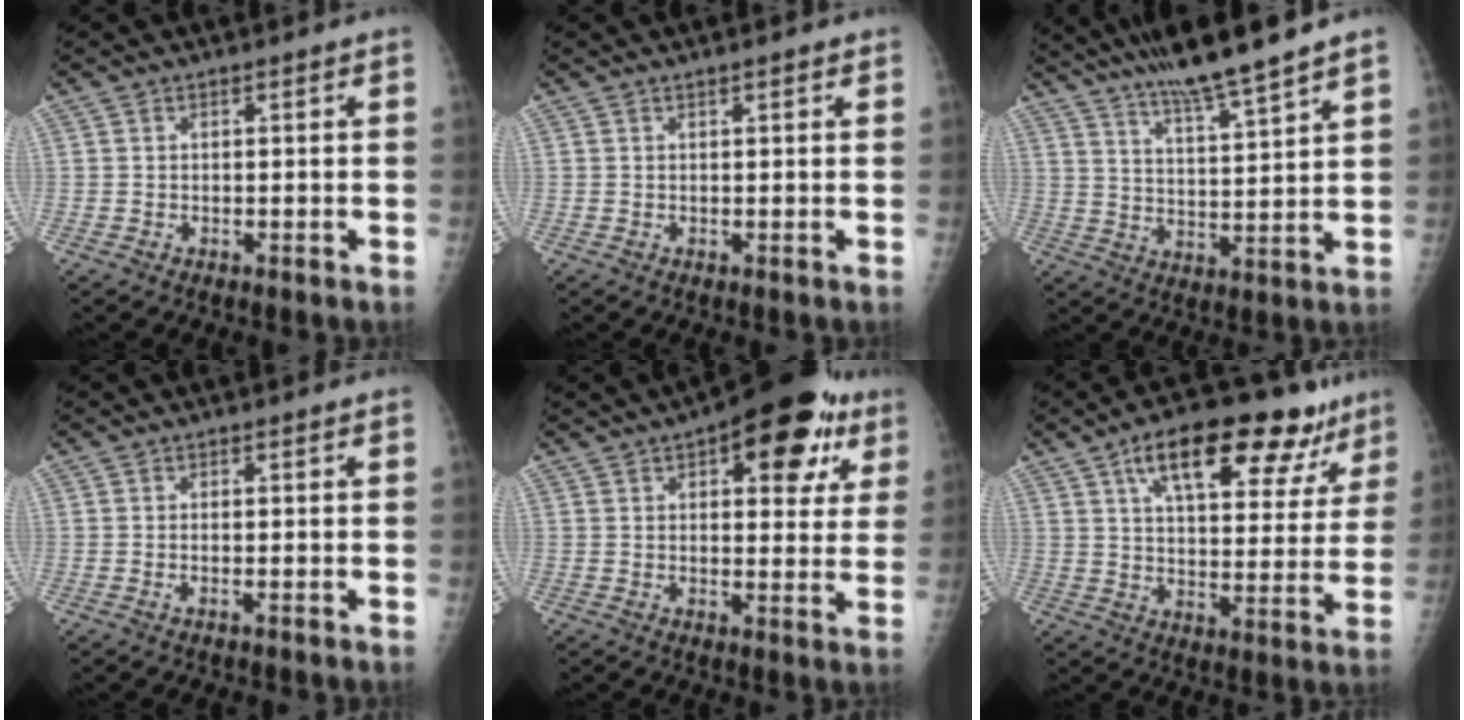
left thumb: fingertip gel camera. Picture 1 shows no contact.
{"total": 1.0, "force": [0.7, 0.2, 0.7], "torque": [-0.008, 0.001, 0.010]}
{"total": 12.1, "force": [9.6, 0.2, 7.2], "torque": [-0.114, -0.047, 0.167]}
{"total": 0.5, "force": [-0.4, 0.0, 0.4], "torque": [-0.007, 0.000, -0.005]}
{"total": 16.5, "force": [7.6, 7.6, 12.6], "torque": [-0.112, -0.011, 0.092]}
{"total": 21.2, "force": [12.3, 8.8, 14.8], "torque": [-0.173, -0.014, 0.185]}